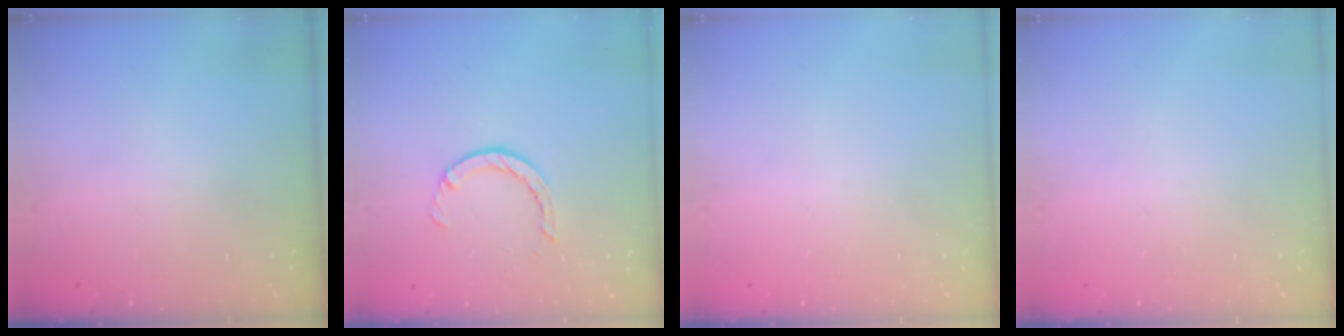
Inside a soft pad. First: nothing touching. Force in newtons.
{"total": 2.4, "press": 2.4, "slide": 0.4}
{"total": 0.0}
{"total": 0.0}